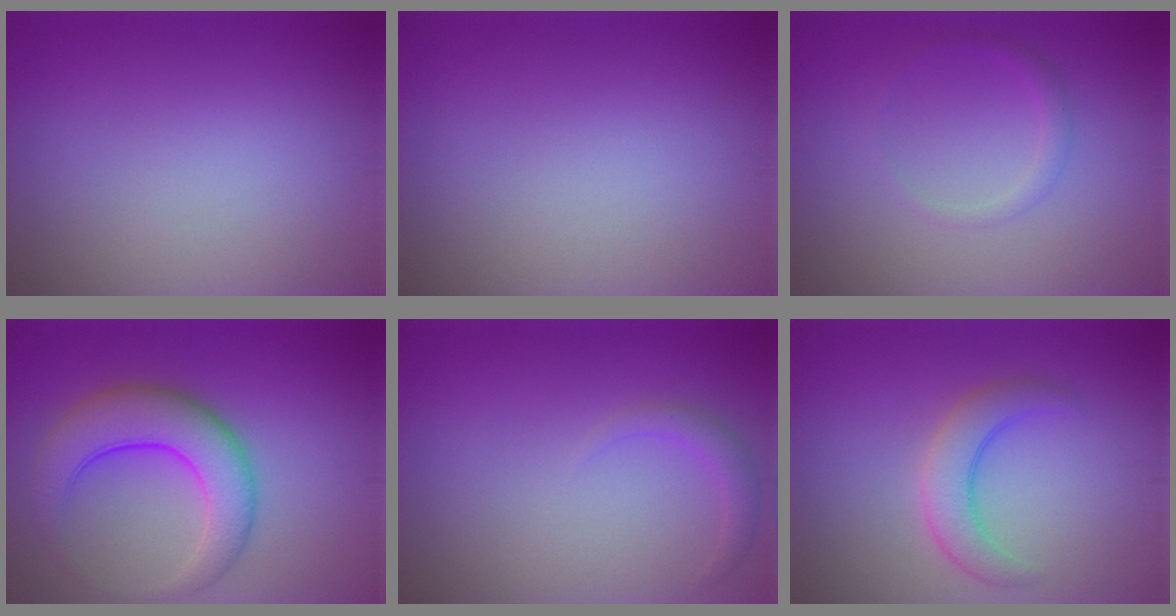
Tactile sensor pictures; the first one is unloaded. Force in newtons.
{"total": 0.0}
{"total": 1.3, "press": 1.3, "slide": 0.0}
{"total": 6.5, "press": 6.5, "slide": 0.1}
{"total": 1.5, "press": 1.5, "slide": 0.2}
{"total": 3.8, "press": 3.8, "slide": 0.1}